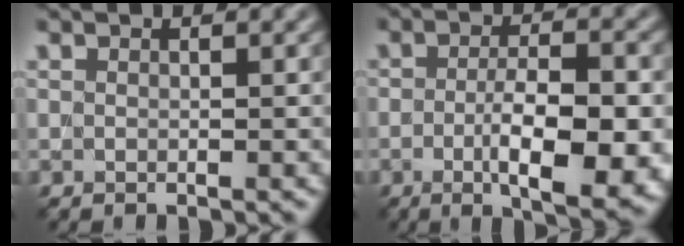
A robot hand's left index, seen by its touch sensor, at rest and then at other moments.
{"total": 8.4, "force": [-2.3, 2.5, 7.7], "torque": [-0.123, -0.010, -0.030]}